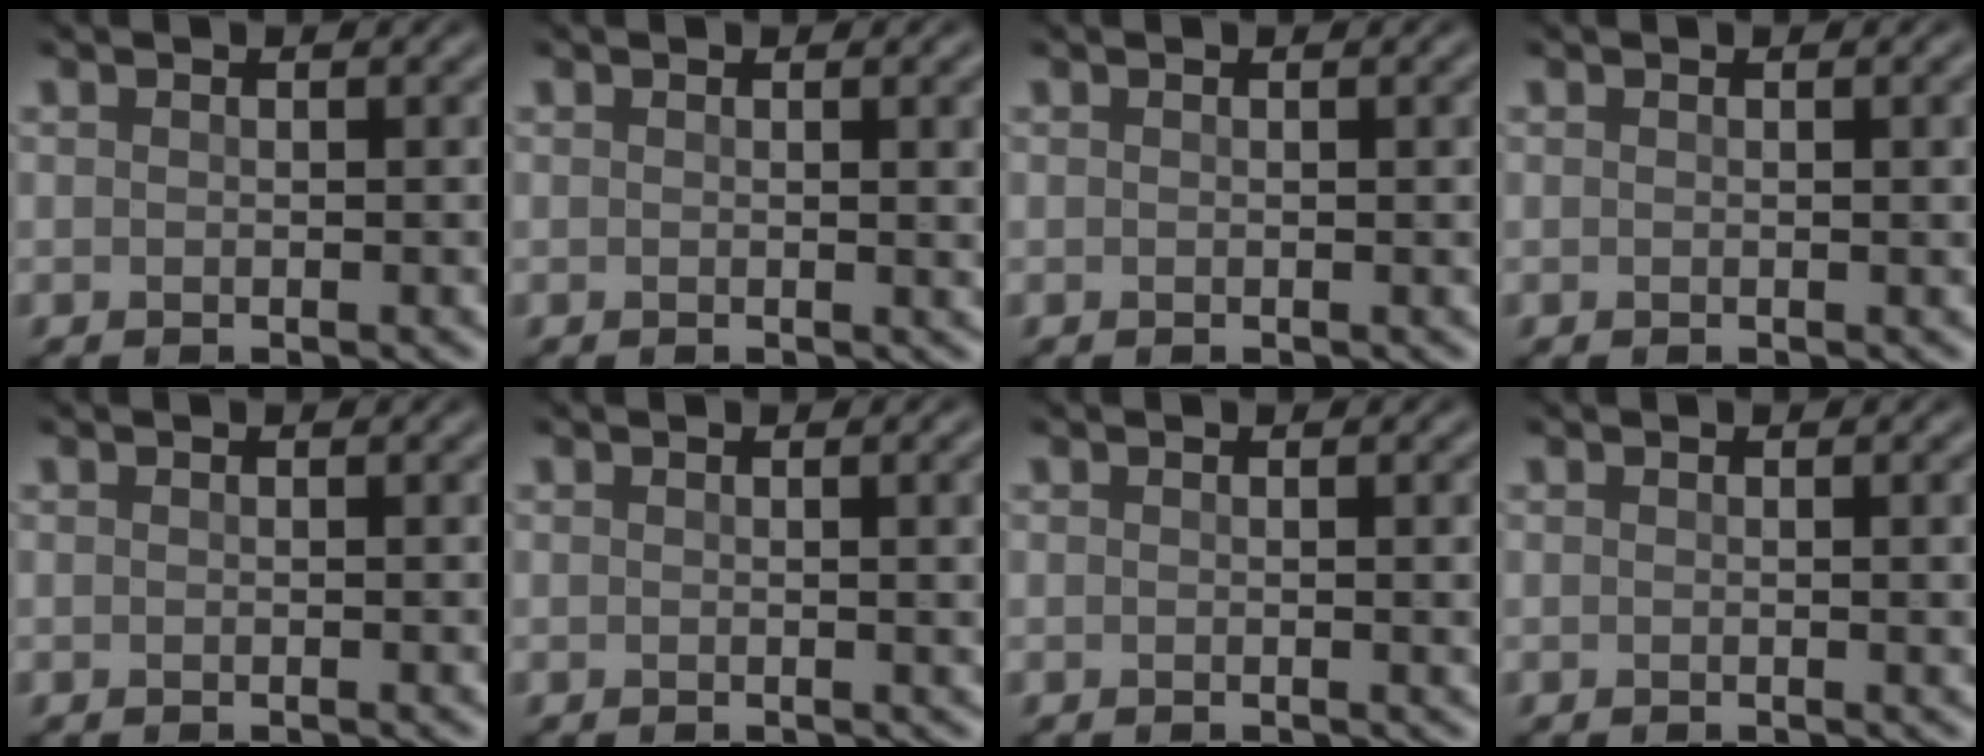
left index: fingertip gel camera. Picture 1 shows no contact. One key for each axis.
{"total": 2.5, "fx": 0.6, "fy": 0.8, "fz": 2.3, "tx": -0.018, "ty": 0.003, "tz": 0.004}
{"total": 0.9, "fx": 0.2, "fy": 0.2, "fz": 0.9, "tx": -0.008, "ty": 0.003, "tz": 0.001}
{"total": 1.7, "fx": 0.3, "fy": 0.5, "fz": 1.6, "tx": -0.015, "ty": 0.004, "tz": 0.002}
{"total": 0.0}
{"total": 3.0, "fx": 0.5, "fy": 1.0, "fz": 2.8, "tx": -0.025, "ty": 0.006, "tz": 0.003}
{"total": 2.2, "fx": 0.2, "fy": 0.6, "fz": 2.0, "tx": -0.017, "ty": 0.002, "tz": -0.001}
{"total": 2.3, "fx": 0.2, "fy": 0.7, "fz": 2.2, "tx": -0.018, "ty": 0.002, "tz": -0.002}